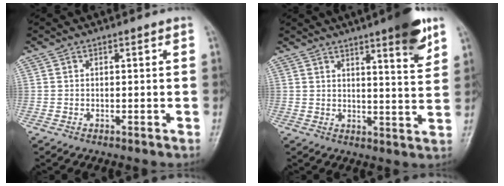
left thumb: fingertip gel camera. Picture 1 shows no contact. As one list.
[{"total": 9.9, "force": [6.0, 1.5, 7.7], "torque": [-0.092, -0.032, 0.078]}]